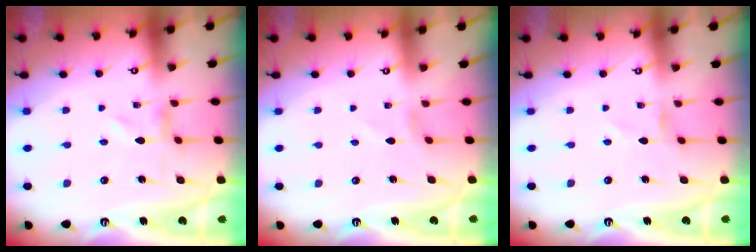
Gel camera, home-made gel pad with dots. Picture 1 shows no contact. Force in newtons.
{"total": 0.0}
{"total": 1.1, "press": 1.1, "slide": 0.1}